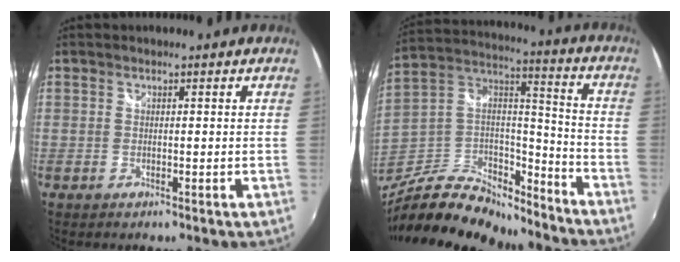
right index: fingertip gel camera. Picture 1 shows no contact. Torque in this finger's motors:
{"motor_torque": [-0.90, -1.04, -0.64, -0.21]}